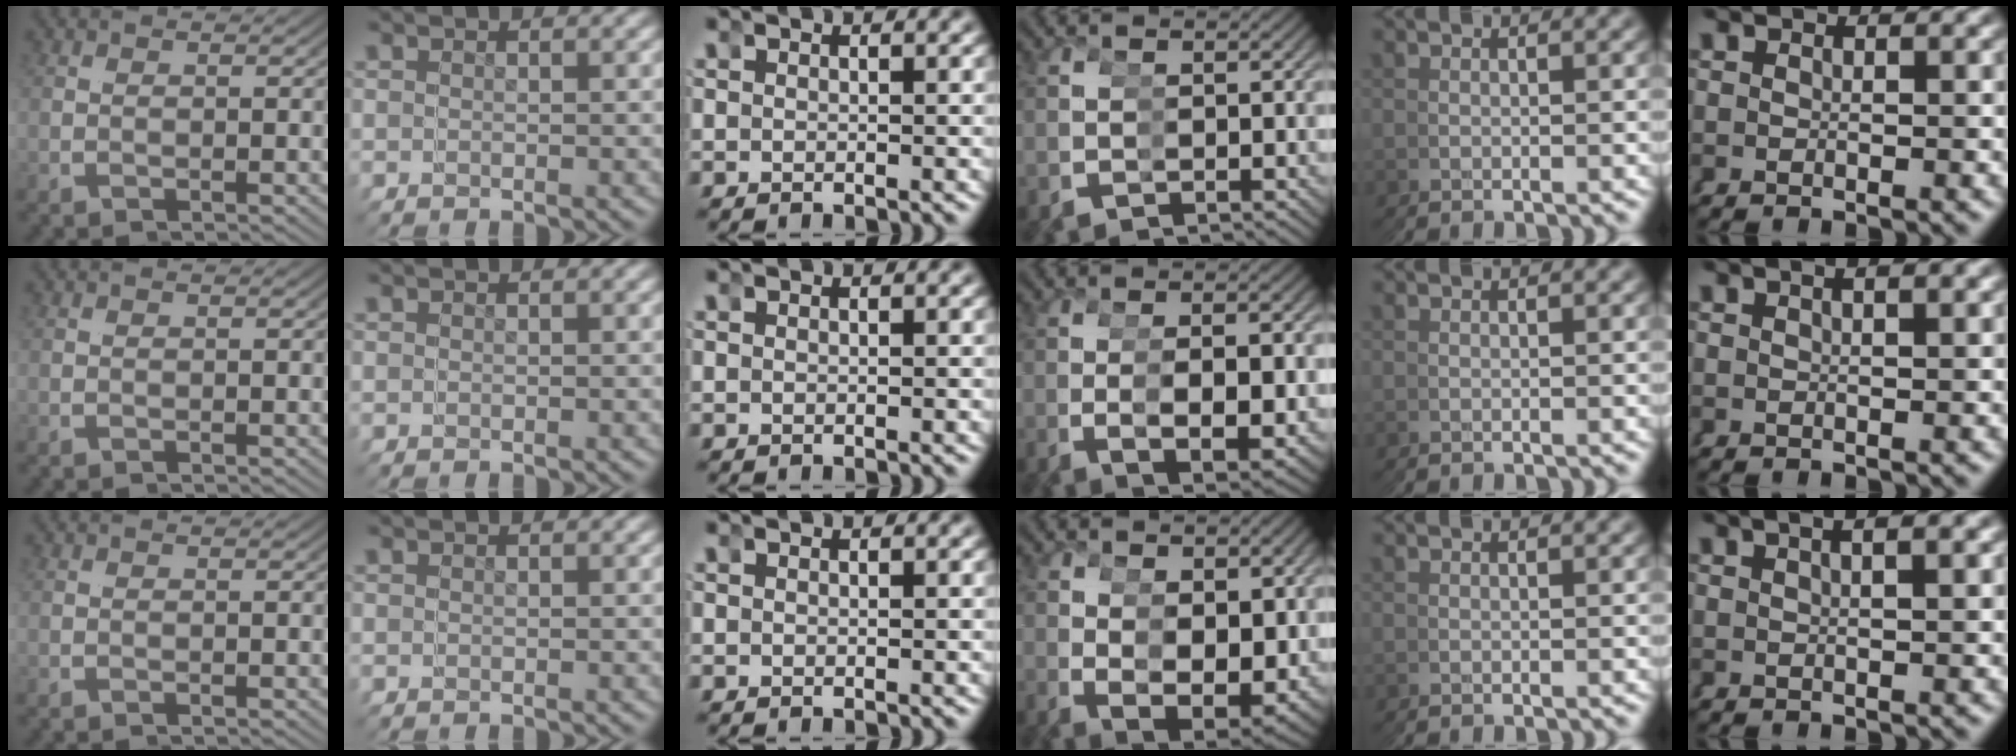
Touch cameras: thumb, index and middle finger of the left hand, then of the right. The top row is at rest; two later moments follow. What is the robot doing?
{"motion": "grasp_and_lifting", "object": "bandage"}